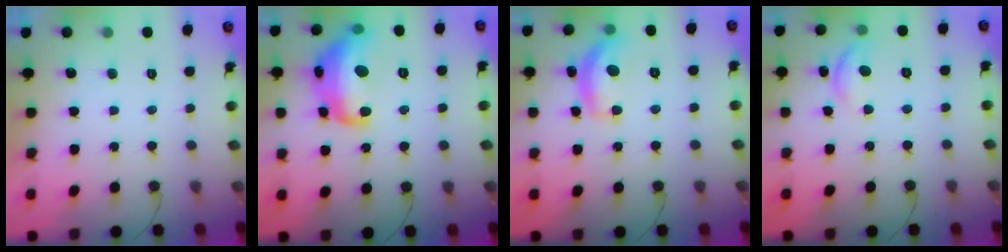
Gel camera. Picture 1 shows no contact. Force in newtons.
{"total": 17.8, "press": 17.8, "slide": 0.9}
{"total": 12.8, "press": 12.8, "slide": 0.6}
{"total": 7.6, "press": 7.6, "slide": 0.7}